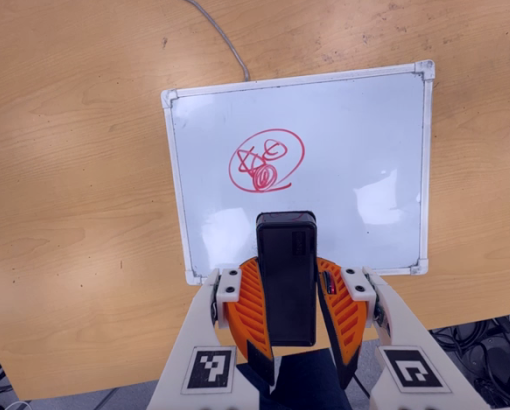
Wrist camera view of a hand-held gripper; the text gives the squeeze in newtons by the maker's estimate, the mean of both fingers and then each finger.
{"total": 10.7, "left": 8.8, "right": 12.7}